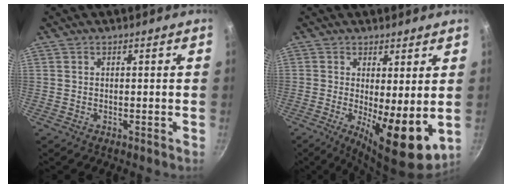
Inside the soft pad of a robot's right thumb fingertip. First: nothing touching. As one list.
[{"total": 10.6, "force": [-0.6, 3.2, 10.1], "torque": [-0.139, -0.021, -0.002]}]